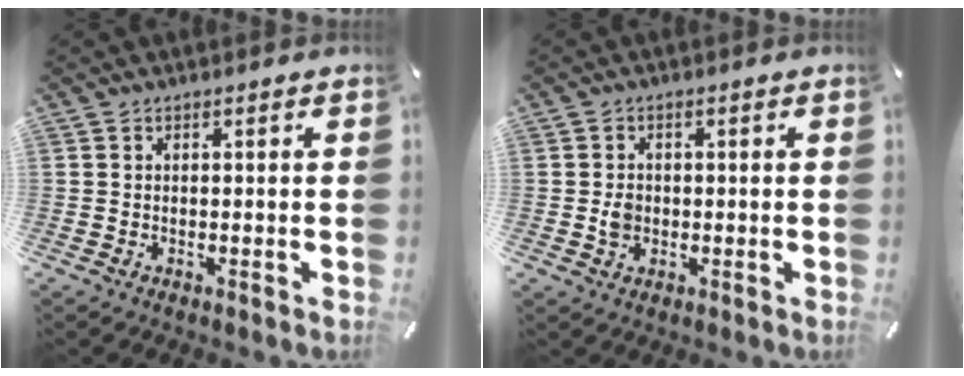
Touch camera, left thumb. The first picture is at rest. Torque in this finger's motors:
{"motor_torque": [0.29, 0.44, 0.30, -0.37, 0.00]}